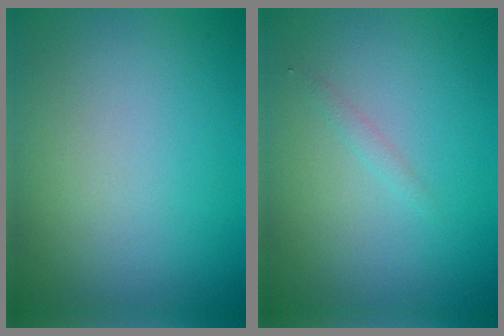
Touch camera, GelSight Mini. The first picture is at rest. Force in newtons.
{"total": 0.7, "press": 0.7, "slide": 0.1}